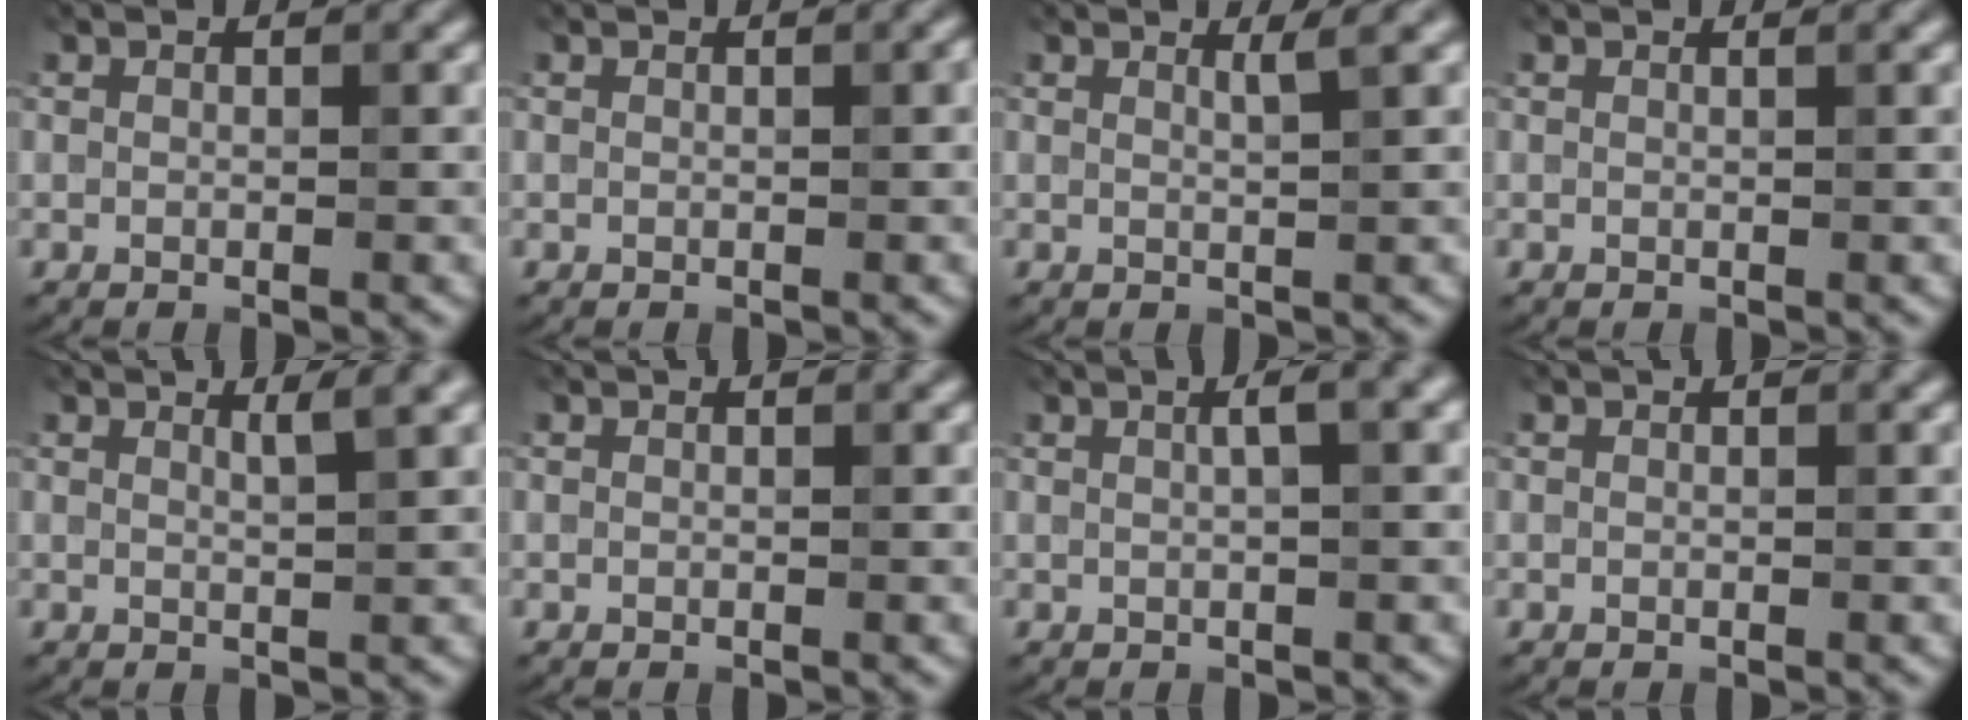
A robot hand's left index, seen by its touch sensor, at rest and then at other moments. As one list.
[{"total": 0.0}, {"total": 1.1, "force": [0.7, 0.0, 0.8], "torque": [-0.008, 0.001, 0.010]}, {"total": 0.0}, {"total": 1.6, "force": [1.0, 0.1, 1.2], "torque": [-0.012, 0.004, 0.013]}, {"total": 0.0}, {"total": 2.0, "force": [0.5, 0.1, 1.9], "torque": [-0.029, 0.012, 0.007]}, {"total": 0.0}]